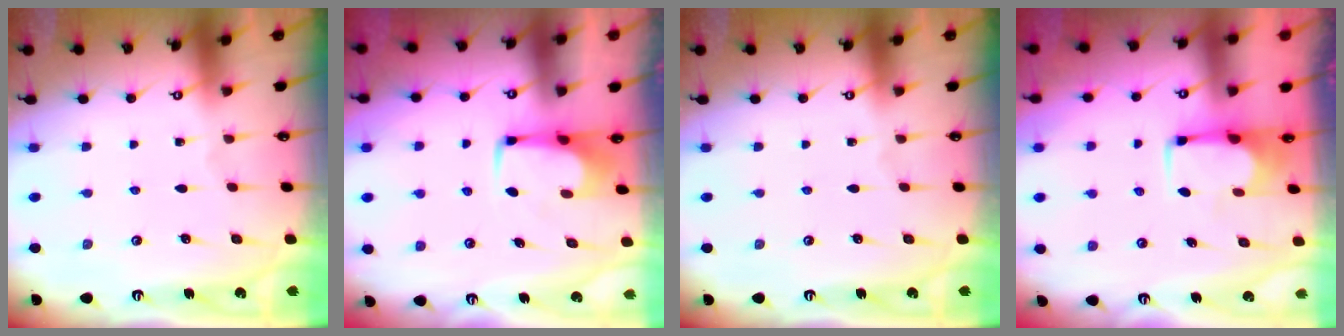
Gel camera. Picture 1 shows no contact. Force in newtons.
{"total": 1.9, "press": 1.7, "slide": 0.7}
{"total": 0.0}
{"total": 1.8, "press": 1.6, "slide": 0.8}